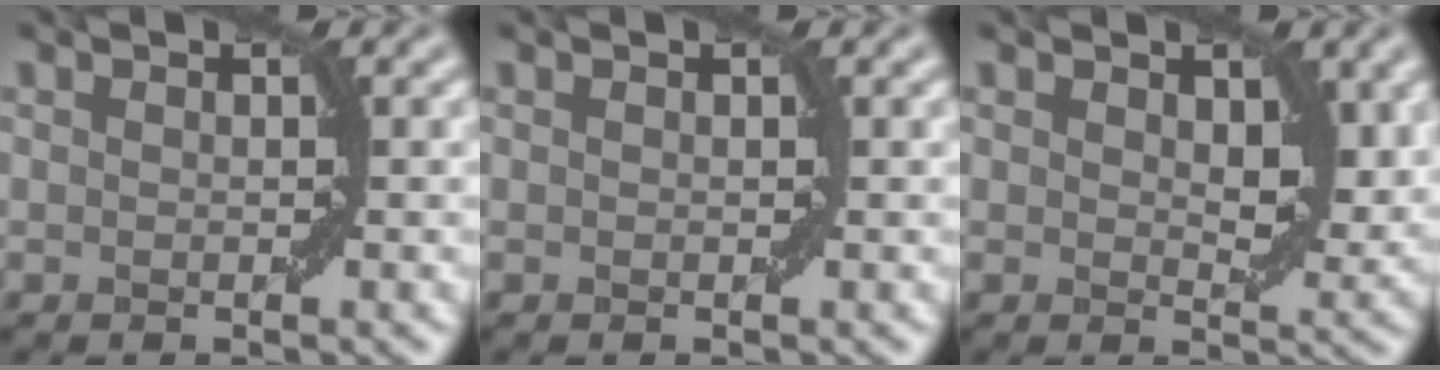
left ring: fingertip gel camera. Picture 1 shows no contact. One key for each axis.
{"total": 0.0}
{"total": 3.4, "fx": 1.2, "fy": 1.8, "fz": 2.7, "tx": -0.038, "ty": -0.008, "tz": 0.023}